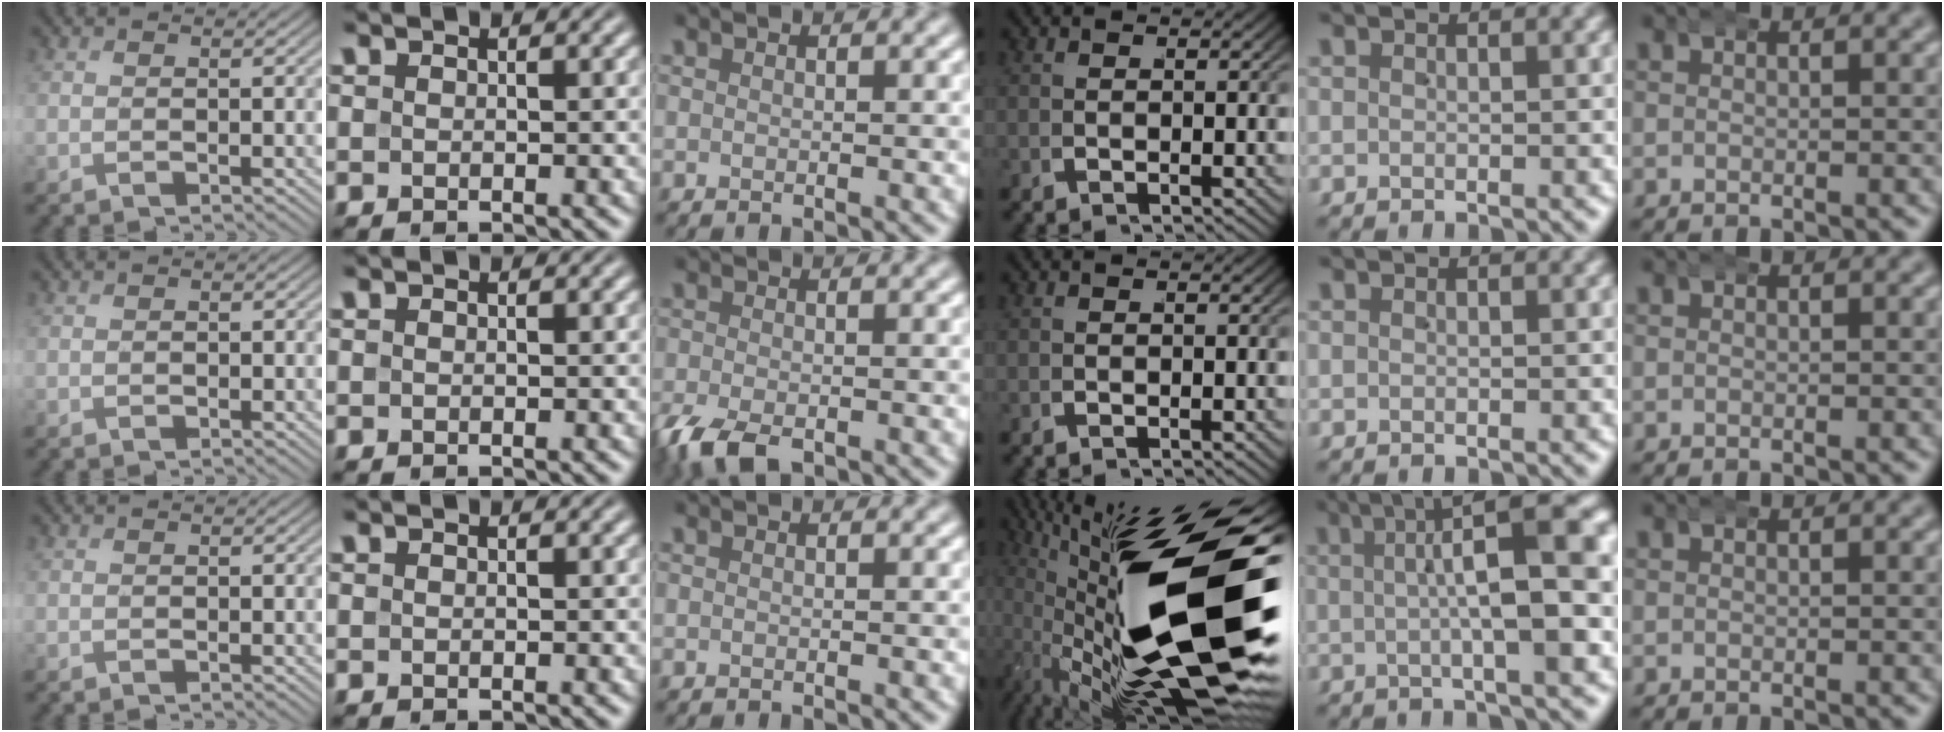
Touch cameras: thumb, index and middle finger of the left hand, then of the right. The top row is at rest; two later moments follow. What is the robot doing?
{"motion": "wrap", "object": "arm wrap"}